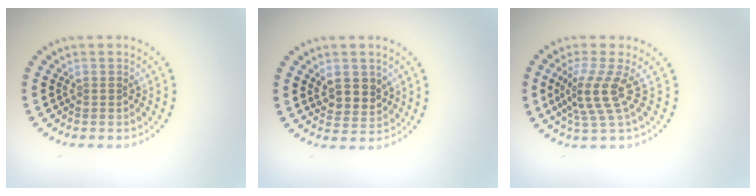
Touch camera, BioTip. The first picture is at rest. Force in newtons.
{"total": 2.9, "press": 2.7, "slide": 1.0}
{"total": 3.7, "press": 2.6, "slide": 2.5}